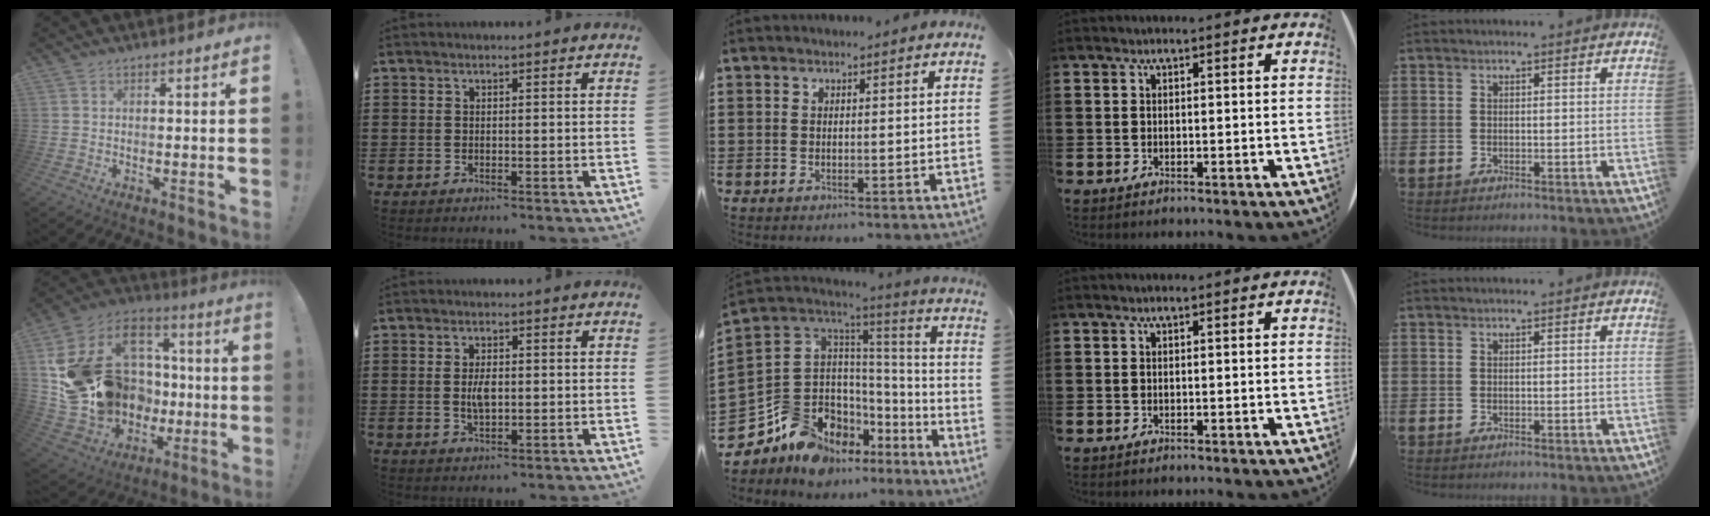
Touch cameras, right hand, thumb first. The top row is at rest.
{"thumb": {"total": 25.3, "force": [1.0, 21.3, 13.7], "torque": [-0.244, 0.005, 0.087]}, "index": {"total": 3.6, "force": [0.0, 1.6, 3.2], "torque": [-0.062, 0.004, -0.001]}, "middle": {"total": 10.6, "force": [-7.7, 6.7, 2.7], "torque": [-0.096, -0.004, -0.150]}}